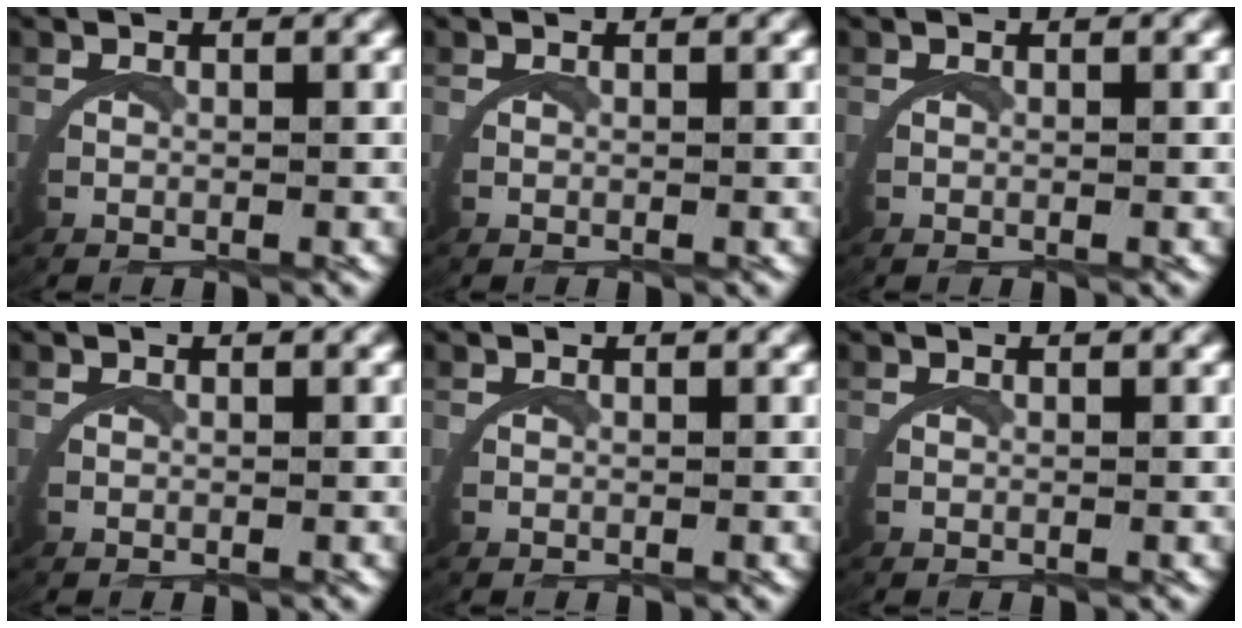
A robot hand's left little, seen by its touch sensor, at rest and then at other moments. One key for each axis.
{"total": 0.0}
{"total": 0.0}
{"total": 0.0}
{"total": 0.0}
{"total": 0.0}